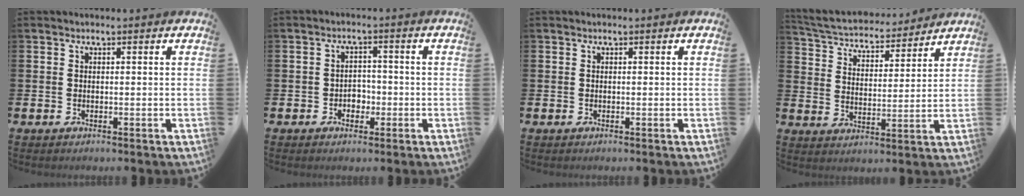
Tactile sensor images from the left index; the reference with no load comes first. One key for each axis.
{"total": 2.5, "fx": -1.1, "fy": 2.0, "fz": 0.9, "tx": -0.011, "ty": 0.001, "tz": -0.029}
{"total": 0.0}
{"total": 5.0, "fx": 4.8, "fy": 1.4, "fz": 0.5, "tx": -0.041, "ty": -0.041, "tz": 0.078}